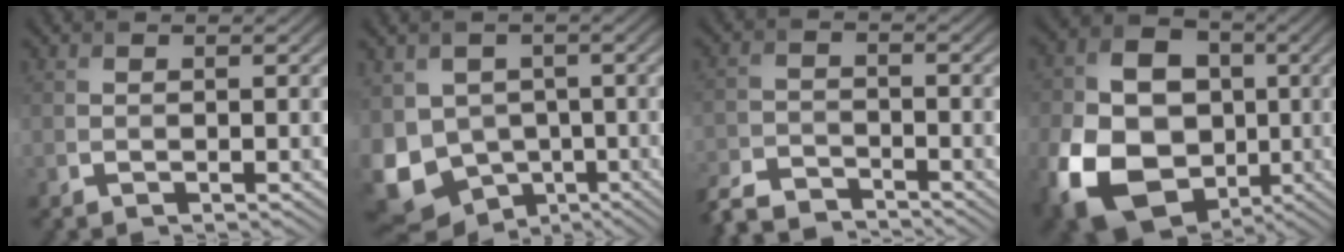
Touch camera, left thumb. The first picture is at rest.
{"total": 12.7, "force": [-3.6, 9.9, 7.1], "torque": [-0.197, -0.028, -0.065]}
{"total": 6.5, "force": [-6.0, 1.6, 1.9], "torque": [-0.043, -0.014, -0.127]}
{"total": 16.8, "force": [-4.3, 12.8, 10.0], "torque": [-0.228, -0.039, -0.069]}